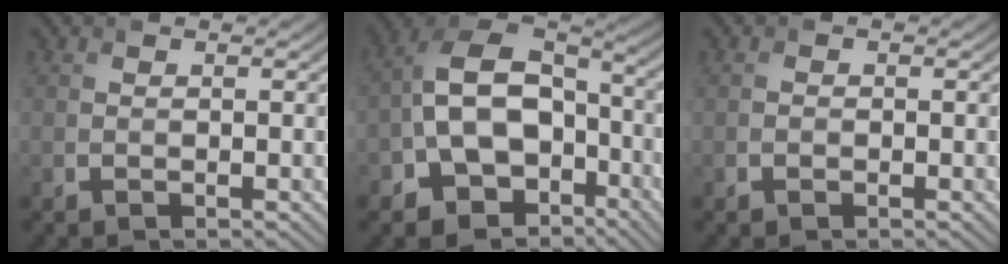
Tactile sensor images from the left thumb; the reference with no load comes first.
{"total": 14.3, "force": [-4.6, 9.7, 9.4], "torque": [-0.179, -0.013, -0.085]}
{"total": 0.6, "force": [-0.4, 0.4, 0.2], "torque": [-0.004, -0.001, -0.009]}